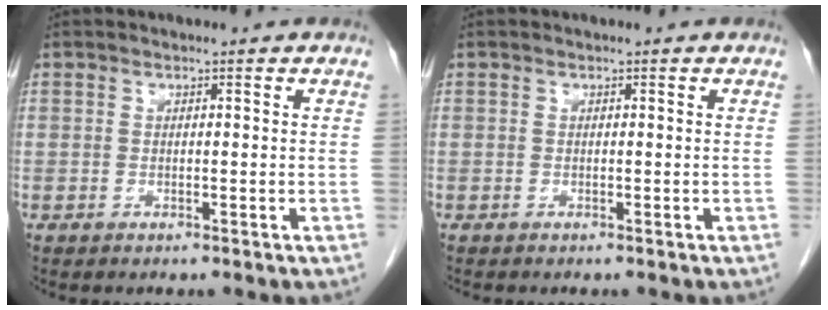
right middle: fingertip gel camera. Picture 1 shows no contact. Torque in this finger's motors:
{"motor_torque": [0.04, 0.04, 0.00, -0.01]}